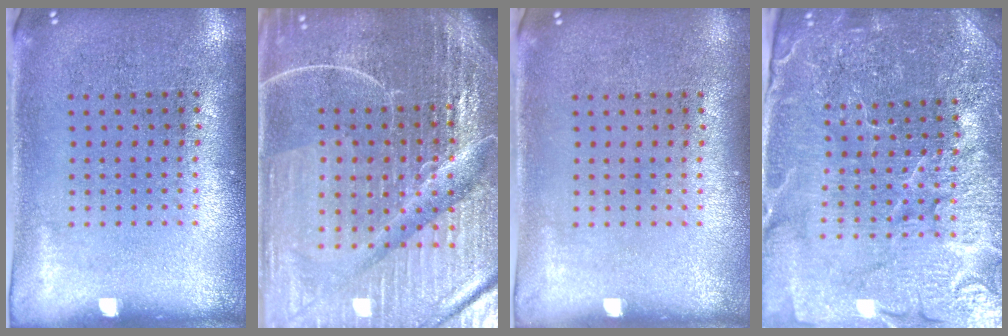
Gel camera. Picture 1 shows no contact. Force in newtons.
{"total": 7.1, "press": 6.2, "slide": 3.5}
{"total": 0.0}
{"total": 5.3, "press": 4.9, "slide": 2.1}